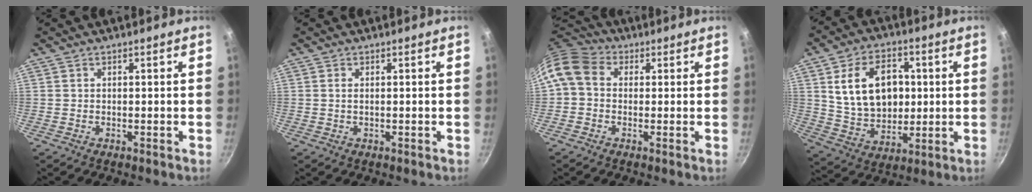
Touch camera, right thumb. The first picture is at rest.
{"total": 1.0, "force": [0.2, 0.4, 0.9], "torque": [-0.016, 0.000, 0.003]}
{"total": 8.5, "force": [0.8, 6.9, 4.9], "torque": [-0.085, 0.024, -0.005]}
{"total": 16.7, "force": [3.1, 11.8, 11.3], "torque": [-0.161, -0.003, 0.062]}